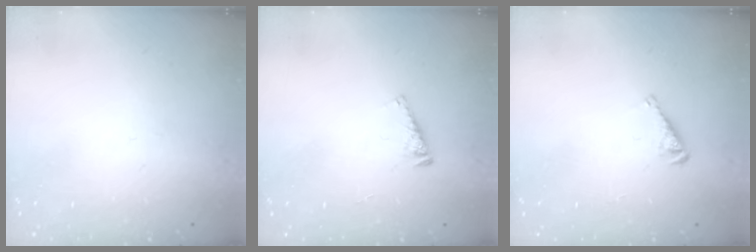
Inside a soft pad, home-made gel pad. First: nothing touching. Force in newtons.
{"total": 4.6, "press": 4.6, "slide": 0.5}
{"total": 3.9, "press": 3.9, "slide": 0.6}